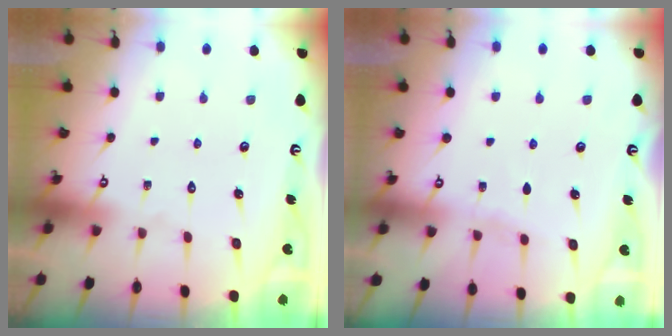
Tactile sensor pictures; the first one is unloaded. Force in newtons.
{"total": 1.9, "press": 1.9, "slide": 0.3}